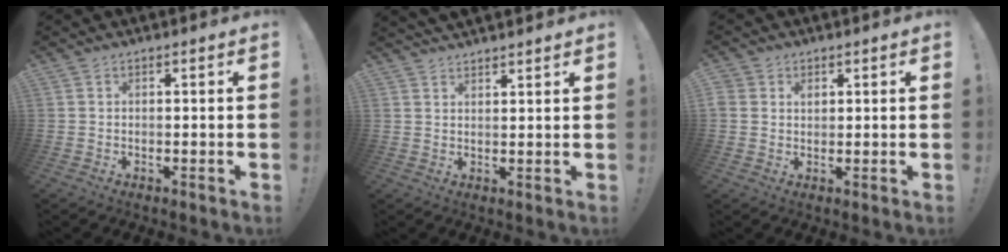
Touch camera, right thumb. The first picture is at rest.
{"total": 2.7, "force": [2.7, 0.3, 0.1], "torque": [0.003, -0.020, 0.051]}
{"total": 2.6, "force": [1.2, 2.2, 0.8], "torque": [-0.014, -0.003, 0.023]}